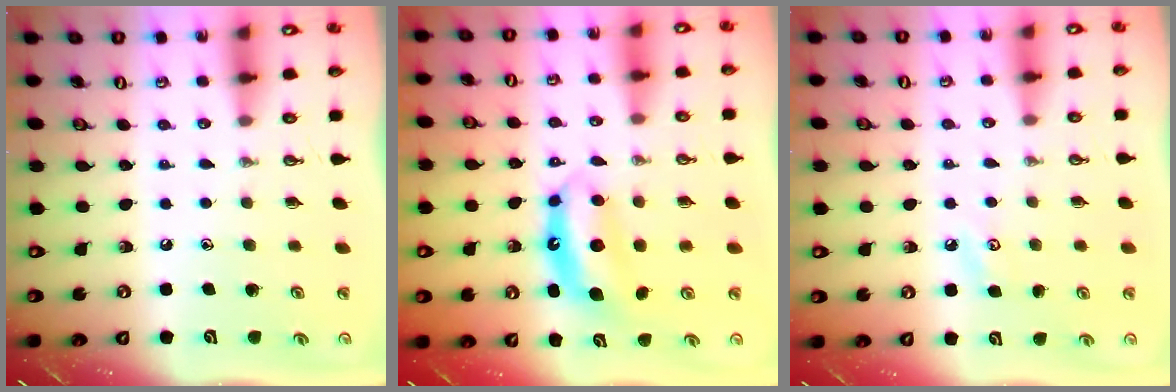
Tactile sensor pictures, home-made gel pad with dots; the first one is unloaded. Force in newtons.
{"total": 7.4, "press": 7.4, "slide": 0.5}
{"total": 4.0, "press": 3.9, "slide": 0.6}